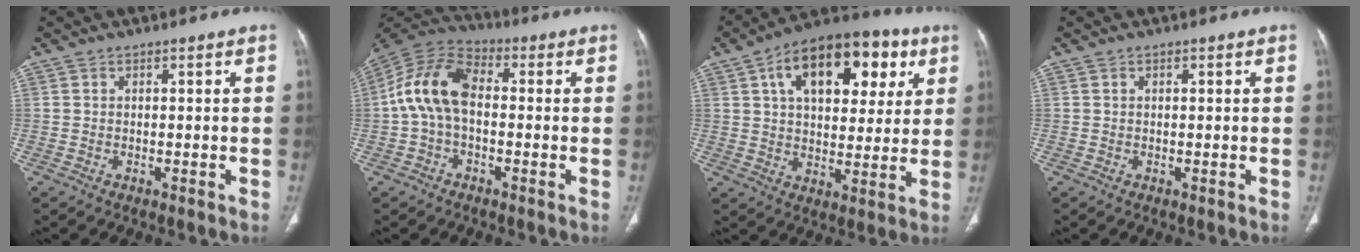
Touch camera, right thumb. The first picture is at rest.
{"total": 12.4, "force": [-0.1, 7.7, 9.7], "torque": [-0.184, 0.035, -0.013]}
{"total": 21.5, "force": [8.3, 12.0, 15.8], "torque": [-0.200, 0.005, 0.125]}
{"total": 0.5, "force": [0.2, 0.2, 0.4], "torque": [-0.010, 0.005, 0.006]}